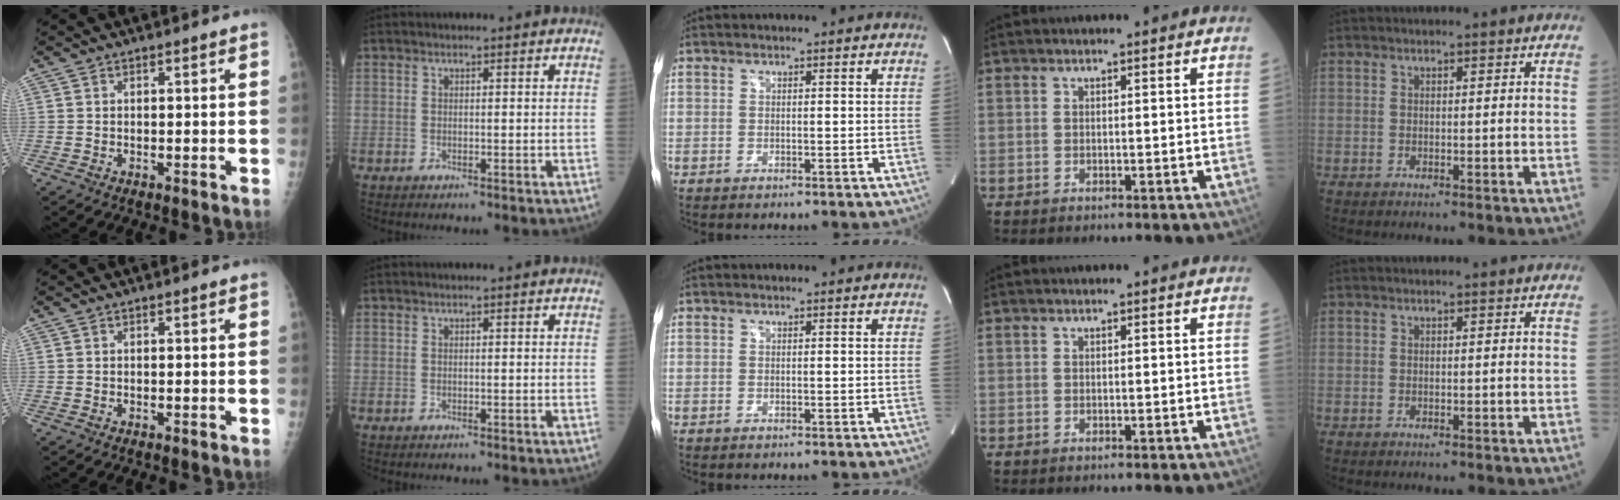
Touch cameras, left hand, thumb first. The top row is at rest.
{}